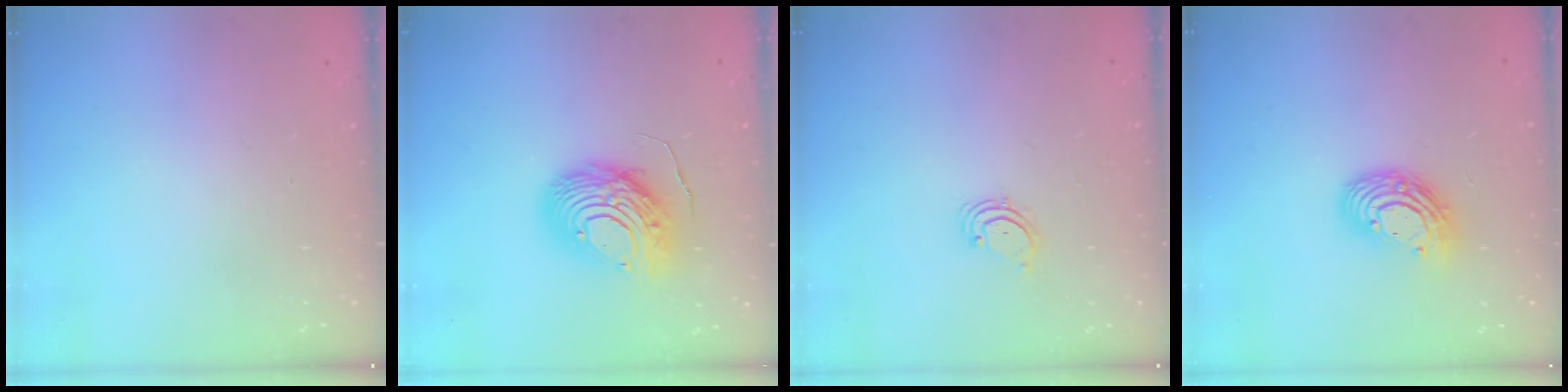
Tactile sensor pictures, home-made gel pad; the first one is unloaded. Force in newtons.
{"total": 12.9, "press": 12.8, "slide": 1.3}
{"total": 2.1, "press": 2.1, "slide": 0.3}
{"total": 11.8, "press": 11.7, "slide": 0.9}